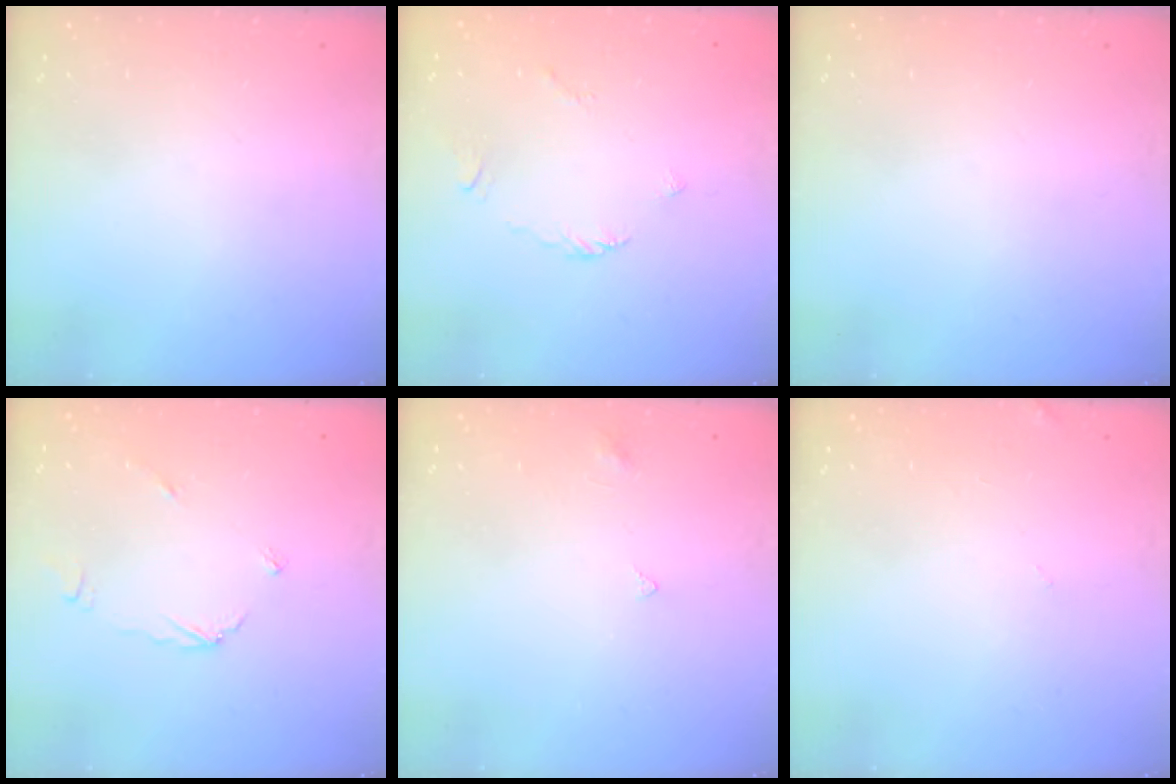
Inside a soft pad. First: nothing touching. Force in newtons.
{"total": 2.7, "press": 2.6, "slide": 0.6}
{"total": 0.0}
{"total": 3.6, "press": 3.5, "slide": 0.4}
{"total": 2.5, "press": 2.4, "slide": 0.4}
{"total": 2.2, "press": 2.2, "slide": 0.2}